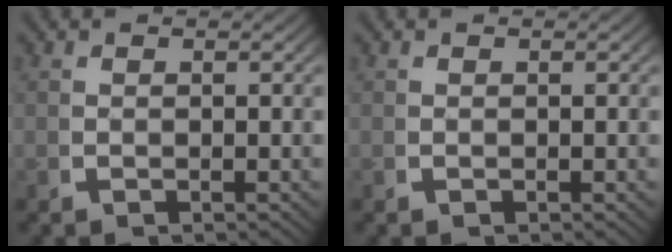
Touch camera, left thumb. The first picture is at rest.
{"total": 0.0}